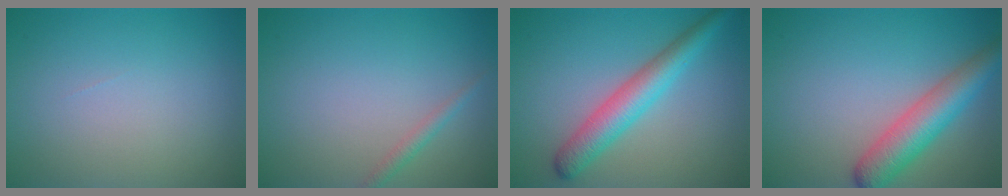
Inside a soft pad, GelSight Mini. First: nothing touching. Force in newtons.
{"total": 1.2, "press": 1.2, "slide": 0.1}
{"total": 4.5, "press": 4.5, "slide": 0.1}
{"total": 5.4, "press": 5.4, "slide": 0.2}